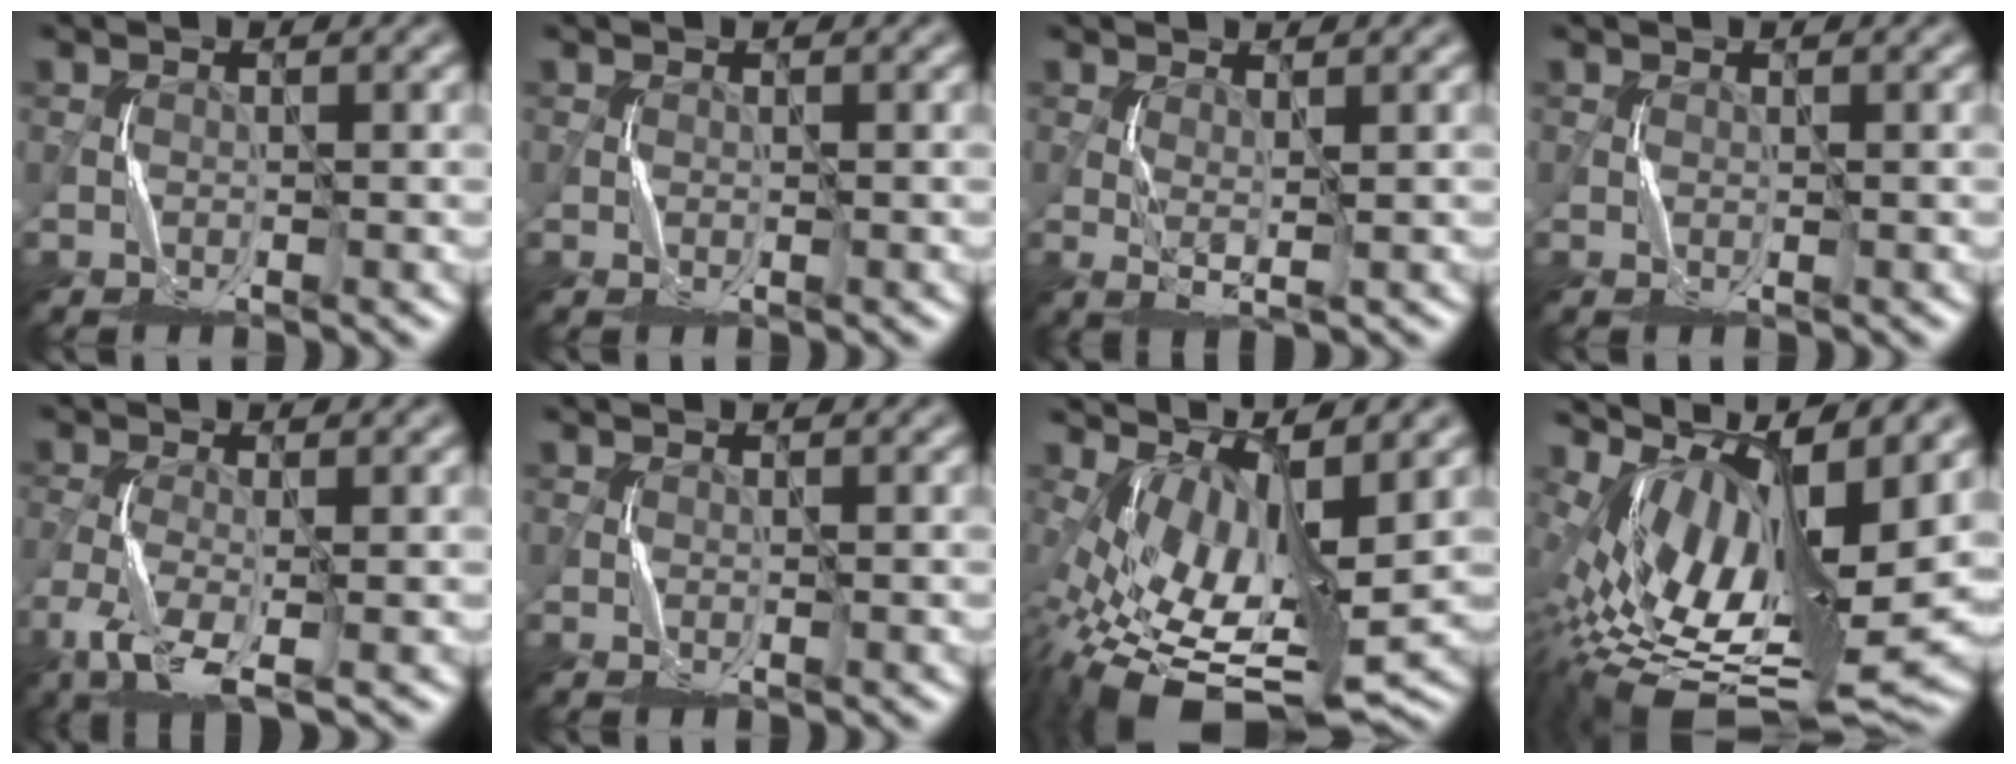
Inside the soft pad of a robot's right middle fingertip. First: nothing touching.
{"total": 0.0}
{"total": 1.6, "force": [0.7, 0.3, 1.5], "torque": [-0.030, -0.005, 0.016]}
{"total": 0.0}
{"total": 4.7, "force": [-2.3, 1.5, 3.8], "torque": [-0.089, -0.007, -0.052]}
{"total": 0.0}
{"total": 10.1, "force": [-0.4, 4.1, 9.2], "torque": [-0.171, -0.017, 0.007]}
{"total": 14.5, "force": [2.2, 5.7, 13.2], "torque": [-0.232, 0.000, 0.059]}